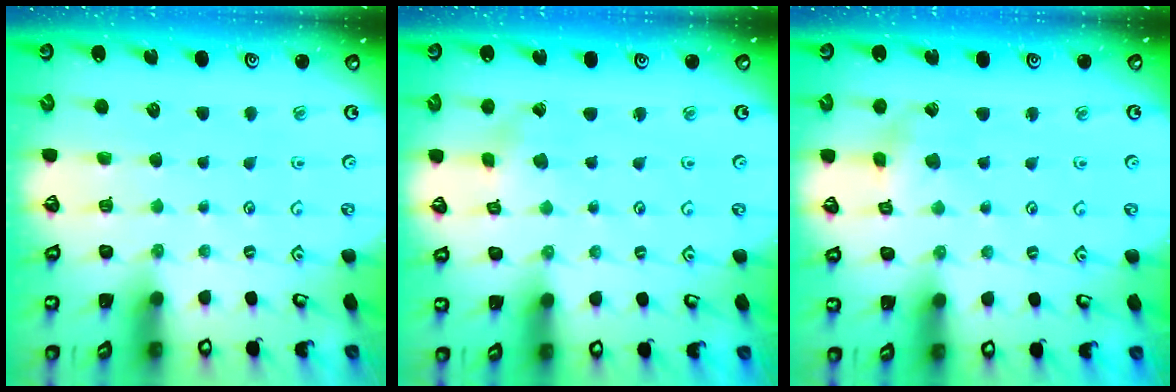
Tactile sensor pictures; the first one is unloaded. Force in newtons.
{"total": 0.7, "press": 0.7, "slide": 0.1}
{"total": 2.9, "press": 2.9, "slide": 0.3}